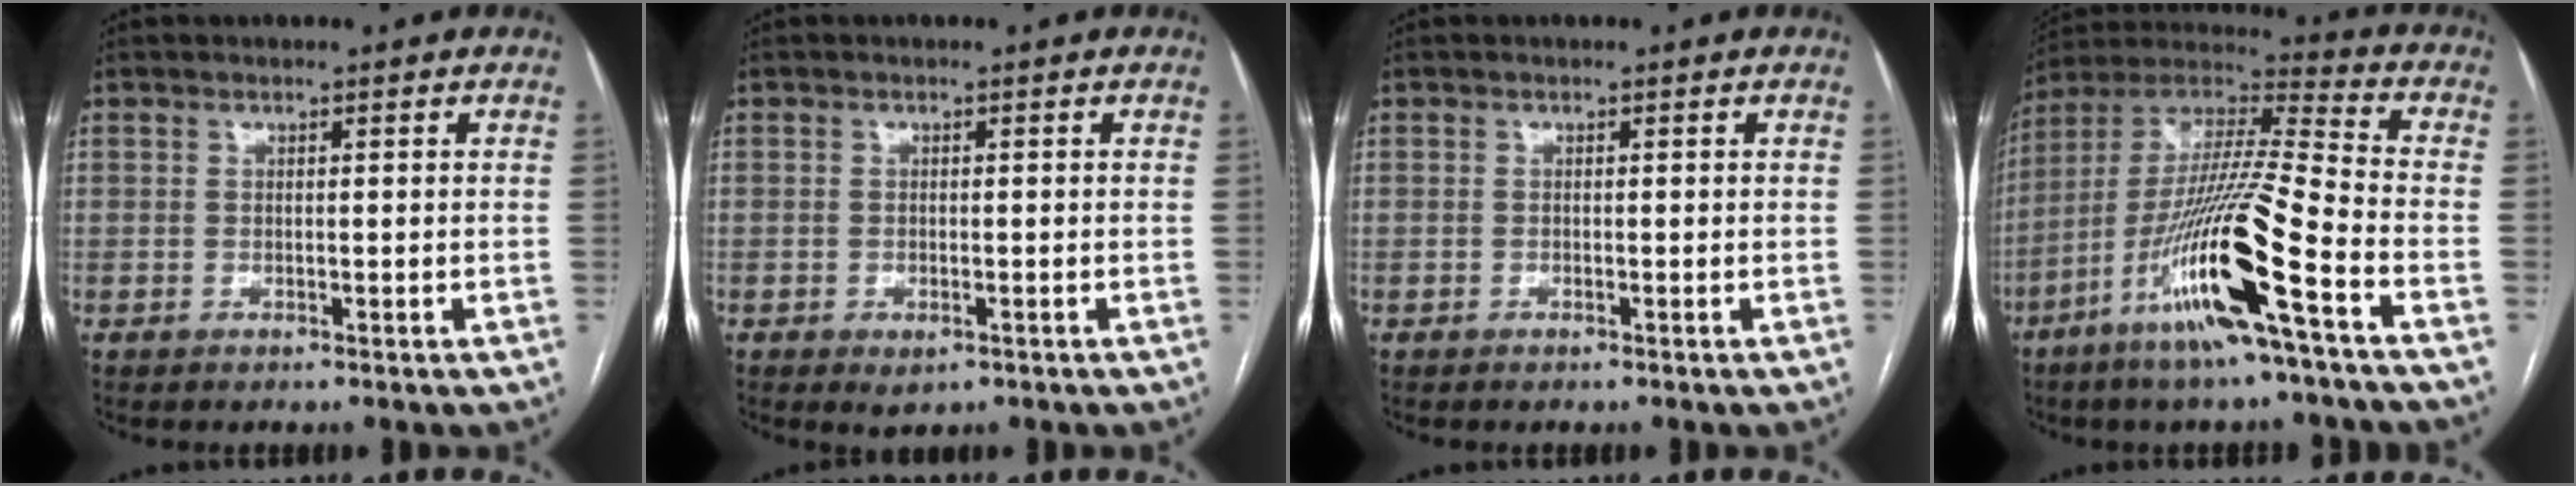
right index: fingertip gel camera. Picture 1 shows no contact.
{"total": 2.1, "force": [-1.0, 1.0, 1.4], "torque": [-0.022, -0.002, -0.006]}
{"total": 0.0}
{"total": 19.0, "force": [-8.8, -0.5, 16.8], "torque": [-0.344, -0.030, -0.174]}